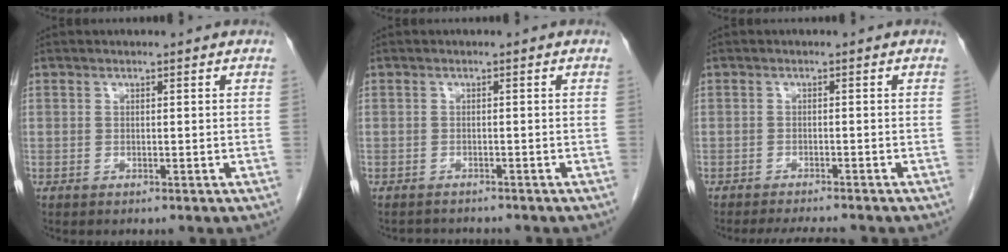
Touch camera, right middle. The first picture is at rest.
{"total": 2.4, "force": [-2.3, 0.6, 0.0], "torque": [0.000, -0.006, -0.034]}
{"total": 5.0, "force": [-4.7, 0.3, 1.8], "torque": [-0.023, -0.012, -0.069]}